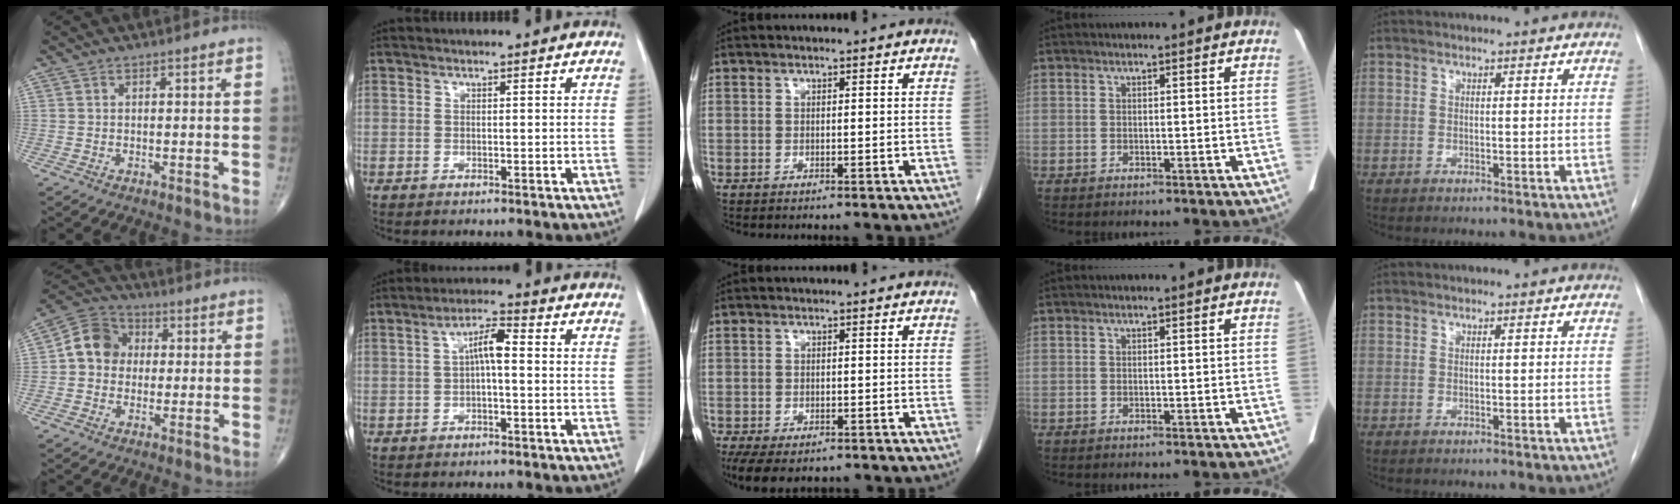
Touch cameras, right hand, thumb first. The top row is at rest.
{"thumb": {"total": 8.7, "force": [0.5, 7.6, 4.3], "torque": [-0.056, 0.023, -0.006]}, "index": {"total": 4.7, "force": [0.2, 1.0, 4.6], "torque": [-0.081, 0.017, 0.001]}, "middle": {"total": 6.9, "force": [-4.6, 3.5, 3.7], "torque": [-0.069, -0.012, -0.069]}}